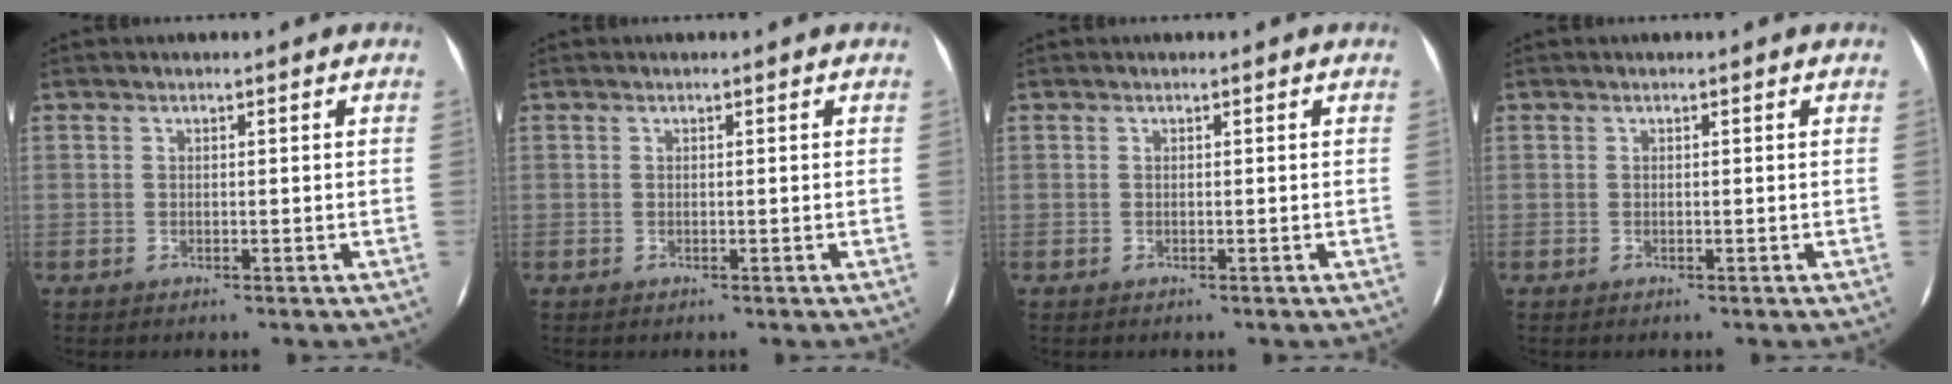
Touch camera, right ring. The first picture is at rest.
{"total": 0.0}
{"total": 0.0}
{"total": 0.0}